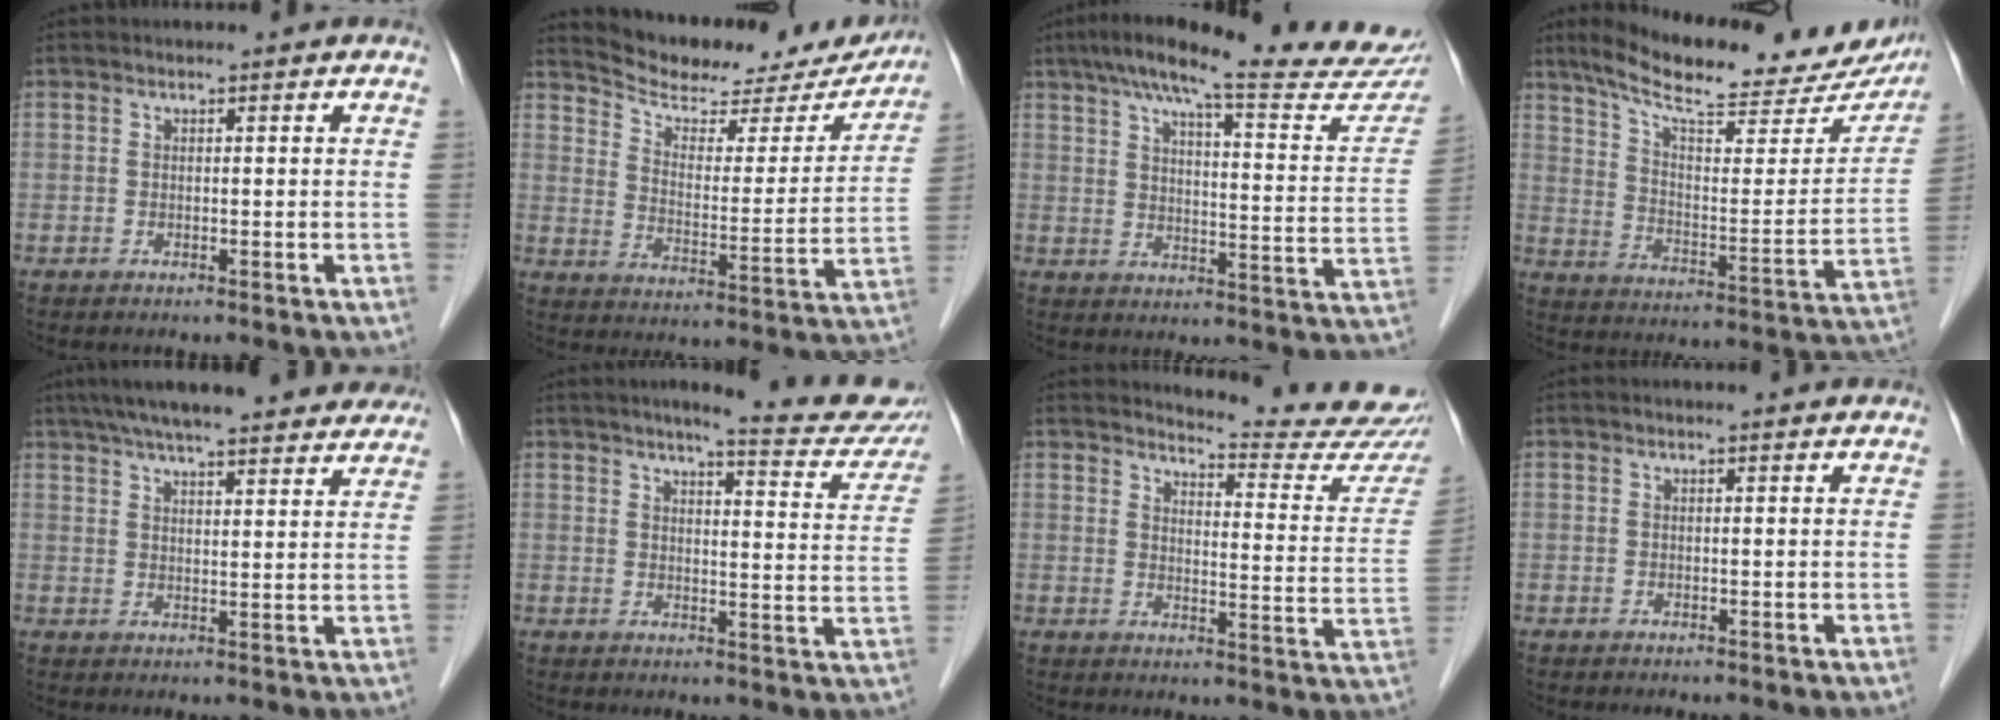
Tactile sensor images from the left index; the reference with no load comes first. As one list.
[{"total": 18.3, "force": [17.0, 4.6, 5.0], "torque": [-0.065, -0.019, 0.227]}, {"total": 25.7, "force": [22.5, 2.0, 12.3], "torque": [-0.180, -0.043, 0.276]}, {"total": 24.5, "force": [20.7, 4.8, 12.1], "torque": [-0.180, -0.019, 0.279]}, {"total": 22.9, "force": [19.8, 4.0, 10.8], "torque": [-0.169, 0.036, 0.257]}, {"total": 14.1, "force": [12.5, 1.3, 6.4], "torque": [-0.065, -0.034, 0.134]}, {"total": 15.8, "force": [15.5, 0.1, 3.1], "torque": [-0.031, -0.114, 0.165]}, {"total": 1.5, "force": [1.4, 0.2, 0.3], "torque": [-0.011, 0.007, 0.013]}]